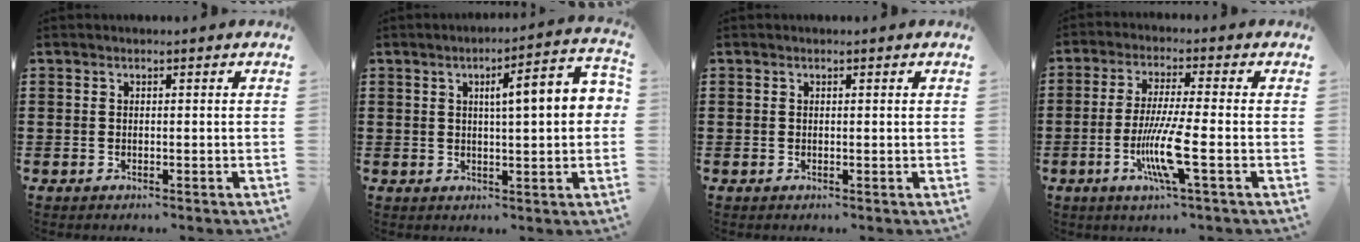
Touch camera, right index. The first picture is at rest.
{"total": 7.4, "force": [1.4, 1.2, 7.2], "torque": [-0.113, -0.008, 0.012]}
{"total": 0.0}
{"total": 8.7, "force": [-2.8, 0.4, 8.3], "torque": [-0.172, -0.021, -0.056]}